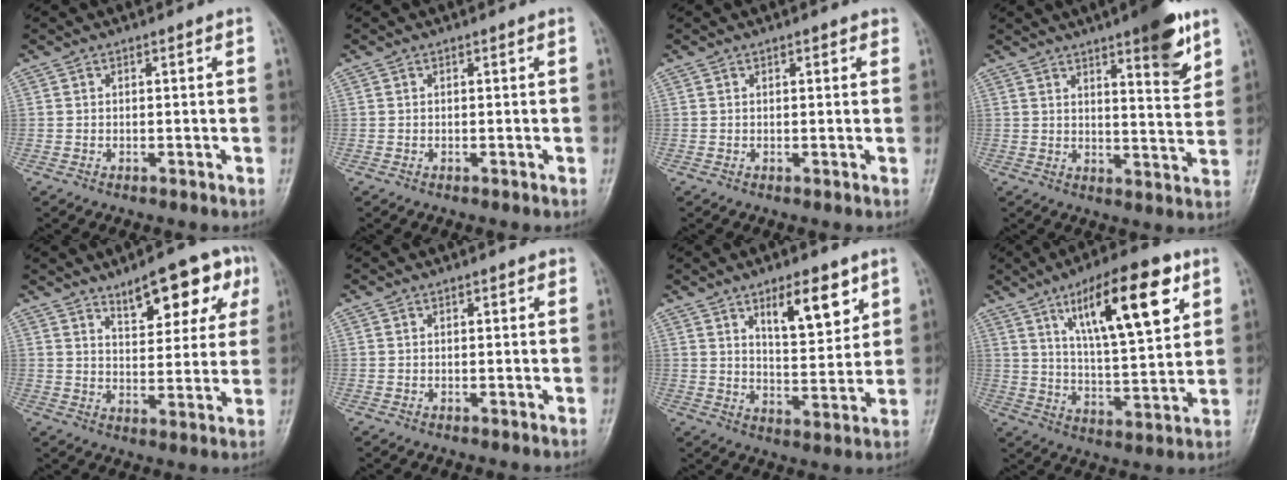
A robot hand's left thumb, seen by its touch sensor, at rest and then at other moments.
{"total": 0.0}
{"total": 1.5, "force": [0.9, 0.7, 1.0], "torque": [-0.005, -0.001, 0.008]}
{"total": 11.3, "force": [6.7, 2.7, 8.7], "torque": [-0.099, -0.037, 0.089]}
{"total": 12.8, "force": [7.0, 5.2, 9.4], "torque": [-0.087, -0.020, 0.098]}
{"total": 1.2, "force": [0.7, 0.6, 0.8], "torque": [-0.006, 0.000, 0.005]}
{"total": 10.9, "force": [6.0, 4.3, 8.0], "torque": [-0.096, -0.042, 0.101]}
{"total": 19.1, "force": [8.9, 5.9, 15.8], "torque": [-0.226, -0.033, 0.148]}